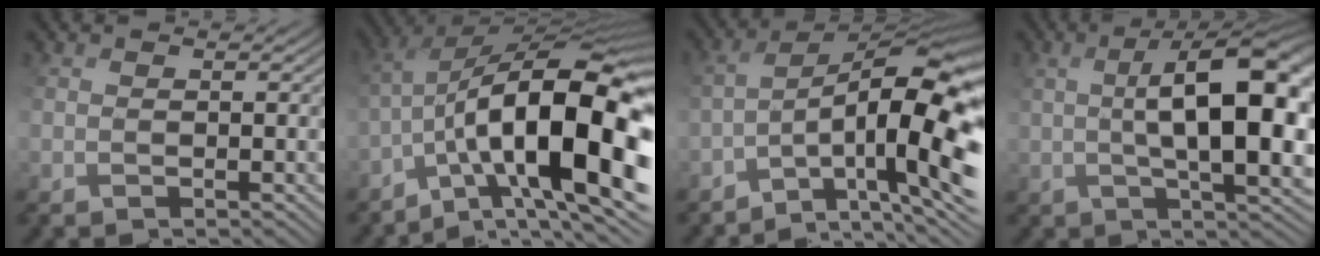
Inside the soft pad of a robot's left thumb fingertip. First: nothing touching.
{"total": 17.8, "force": [-4.5, 6.7, 15.8], "torque": [-0.242, 0.007, -0.070]}
{"total": 13.5, "force": [-5.0, 4.6, 11.6], "torque": [-0.182, 0.003, -0.069]}
{"total": 12.3, "force": [1.1, 4.1, 11.5], "torque": [-0.166, 0.005, 0.036]}